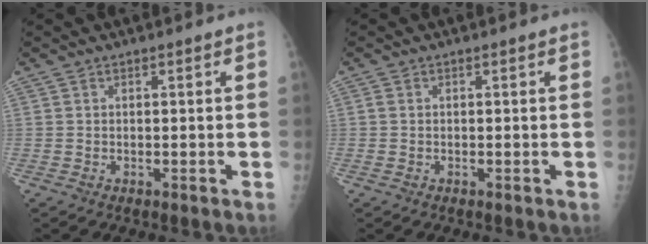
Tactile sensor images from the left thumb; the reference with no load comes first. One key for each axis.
{"total": 0.7, "fx": 0.0, "fy": 0.6, "fz": 0.5, "tx": -0.017, "ty": -0.002, "tz": -0.001}